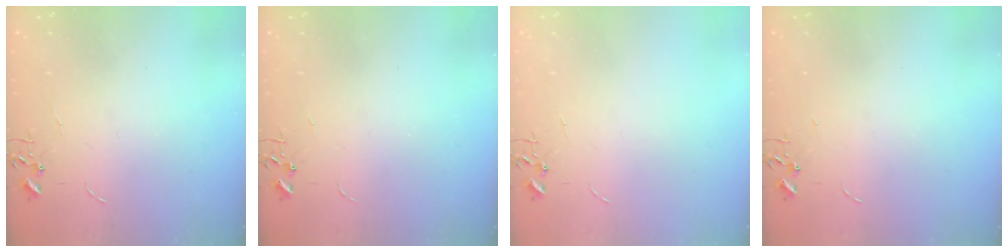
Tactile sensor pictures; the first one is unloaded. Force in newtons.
{"total": 0.0}
{"total": 0.0}
{"total": 0.0}